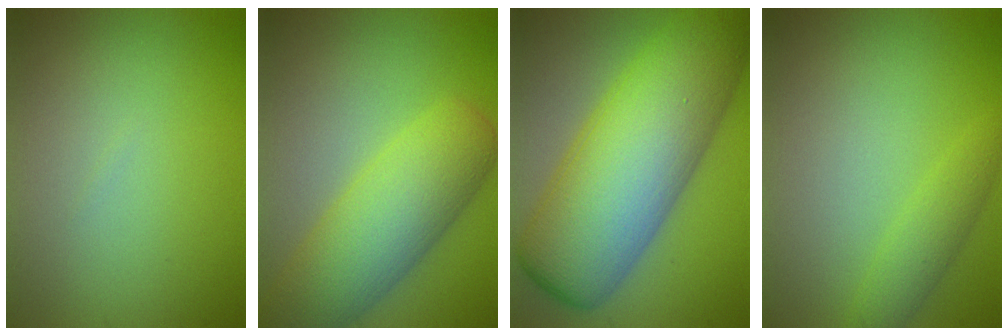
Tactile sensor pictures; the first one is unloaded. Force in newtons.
{"total": 7.7, "press": 7.7, "slide": 0.3}
{"total": 13.6, "press": 13.6, "slide": 0.4}
{"total": 2.2, "press": 2.2, "slide": 0.0}